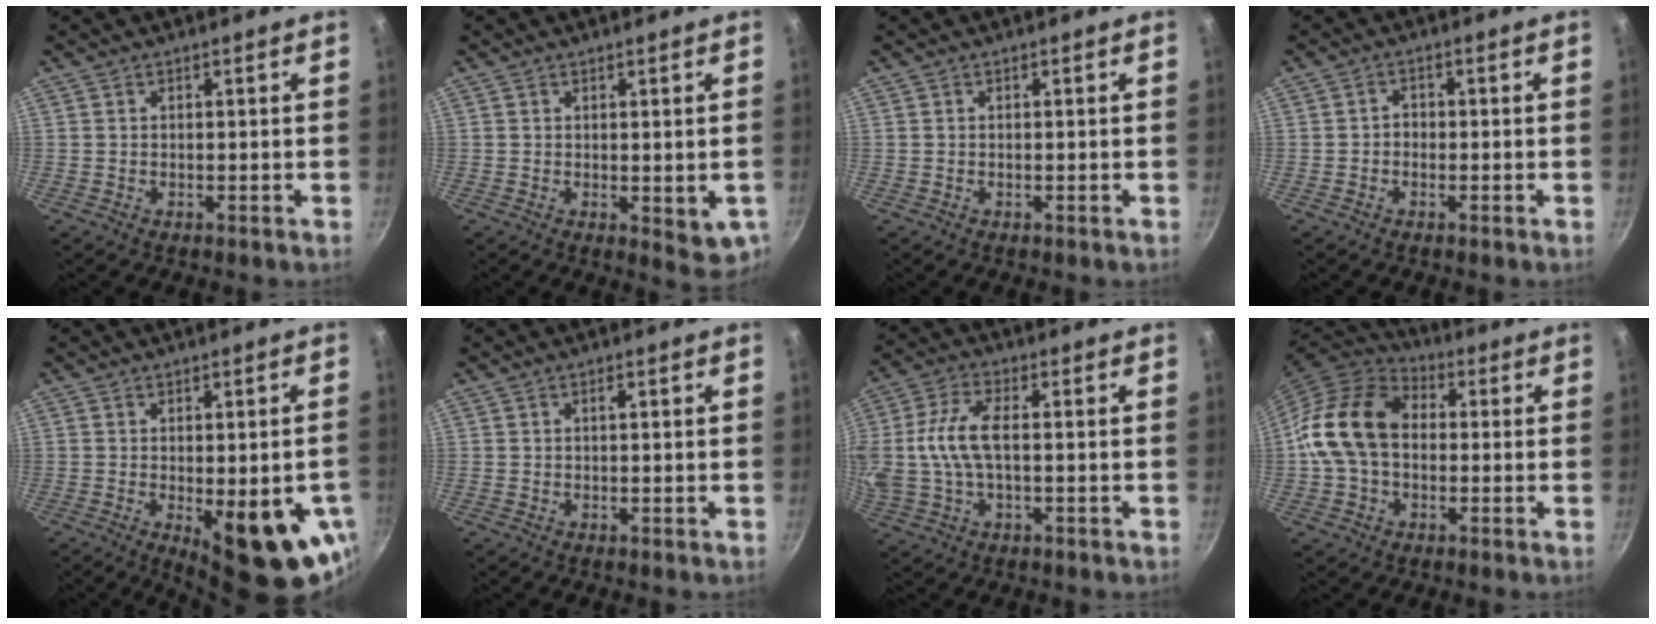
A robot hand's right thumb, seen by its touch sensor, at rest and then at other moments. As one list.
[{"total": 5.0, "force": [0.0, 2.4, 4.4], "torque": [-0.047, -0.006, 0.006]}, {"total": 0.0}, {"total": 1.7, "force": [-0.5, 1.4, 0.8], "torque": [-0.006, 0.009, -0.011]}, {"total": 15.7, "force": [-4.4, 5.8, 13.9], "torque": [-0.146, -0.010, -0.042]}, {"total": 1.0, "force": [0.2, 0.4, 0.8], "torque": [-0.012, 0.004, 0.003]}, {"total": 11.4, "force": [0.3, 5.7, 9.9], "torque": [-0.211, 0.013, -0.003]}, {"total": 15.5, "force": [0.1, 11.4, 10.5], "torque": [-0.171, 0.034, -0.013]}]